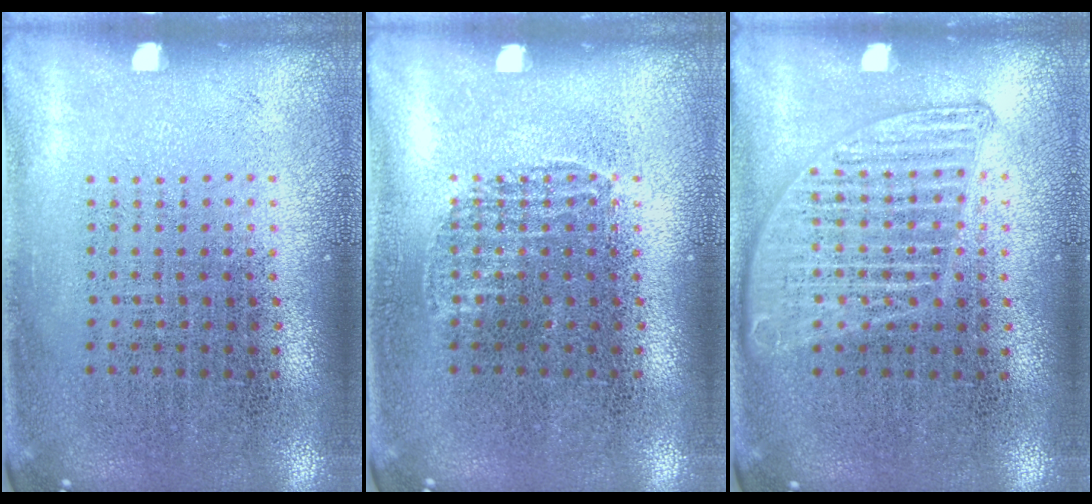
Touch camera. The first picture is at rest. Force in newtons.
{"total": 0.6, "press": 0.6, "slide": 0.1}
{"total": 1.3, "press": 1.3, "slide": 0.1}